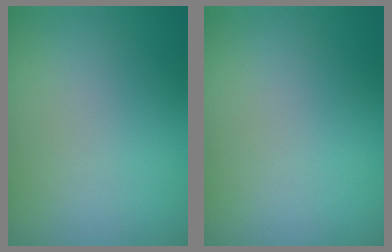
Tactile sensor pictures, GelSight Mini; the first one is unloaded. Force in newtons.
{"total": 0.0}